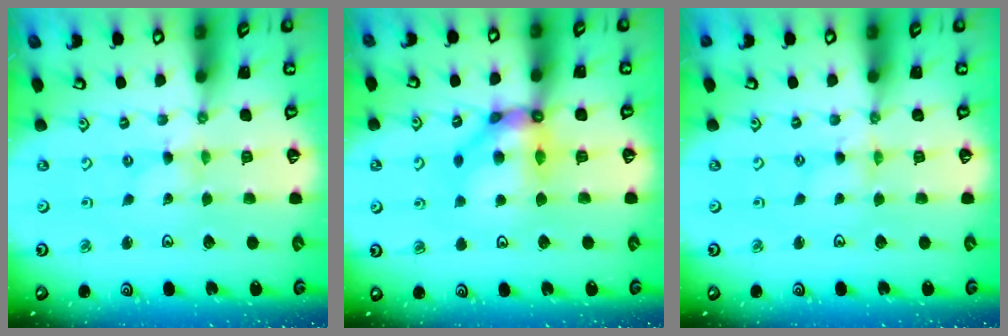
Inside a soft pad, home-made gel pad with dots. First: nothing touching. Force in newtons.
{"total": 11.8, "press": 11.8, "slide": 1.0}
{"total": 2.0, "press": 2.0, "slide": 0.3}